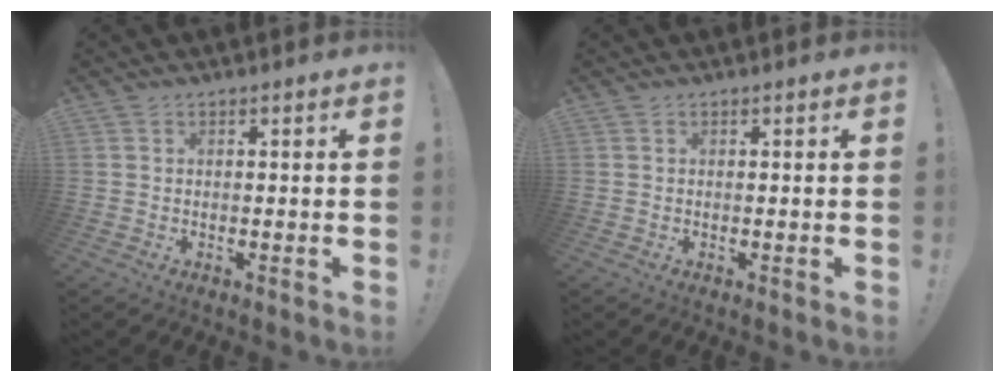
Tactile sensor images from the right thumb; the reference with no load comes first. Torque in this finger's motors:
{"motor_torque": [-0.16, 0.02, -0.04, 0.04, 0.00]}